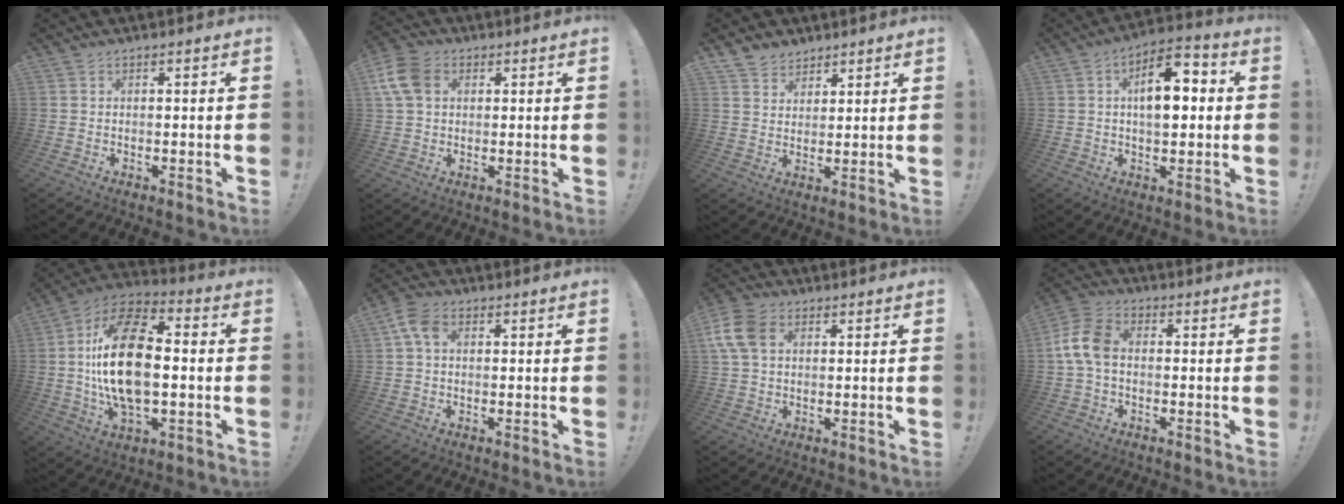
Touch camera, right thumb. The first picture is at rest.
{"total": 10.3, "force": [2.9, 7.4, 6.5], "torque": [-0.128, 0.004, 0.060]}
{"total": 5.6, "force": [4.4, 3.5, 0.2], "torque": [-0.011, -0.029, 0.087]}
{"total": 12.4, "force": [1.7, 6.6, 10.4], "torque": [-0.142, 0.007, 0.028]}
{"total": 22.2, "force": [0.0, 12.4, 18.3], "torque": [-0.327, 0.007, -0.003]}
{"total": 6.5, "force": [1.6, 4.2, 4.7], "torque": [-0.104, 0.006, 0.032]}
{"total": 10.3, "force": [2.9, 7.1, 6.9], "torque": [-0.140, 0.003, 0.057]}
{"total": 9.8, "force": [-0.1, 6.2, 7.6], "torque": [-0.146, 0.010, 0.005]}